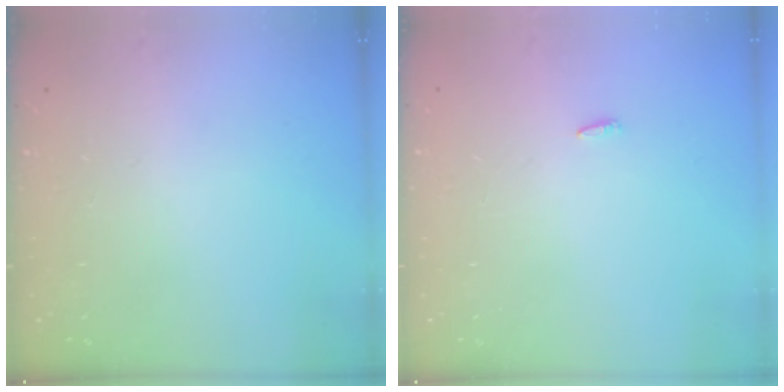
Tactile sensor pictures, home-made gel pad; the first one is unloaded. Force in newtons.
{"total": 1.8, "press": 1.7, "slide": 0.6}